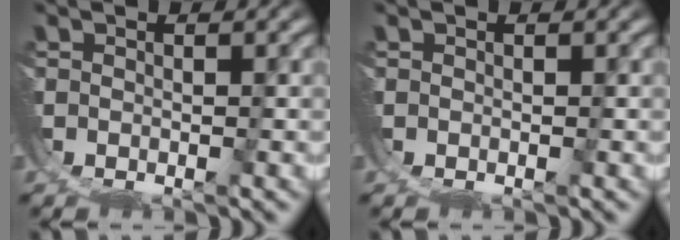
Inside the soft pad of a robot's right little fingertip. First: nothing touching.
{"total": 0.0}